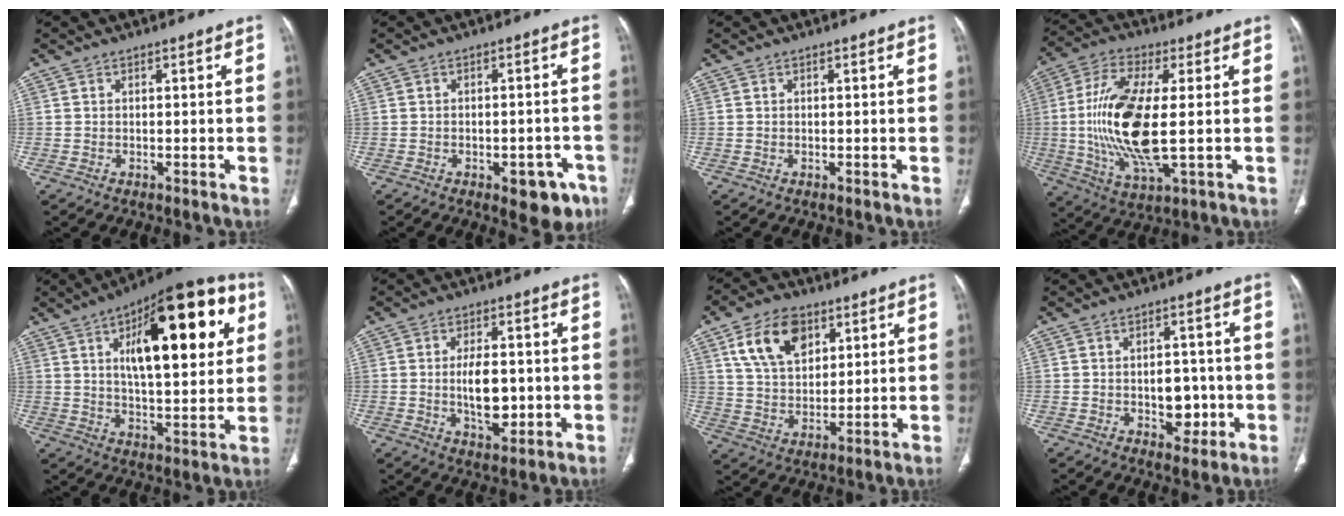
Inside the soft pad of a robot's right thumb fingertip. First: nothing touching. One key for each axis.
{"total": 7.5, "fx": -4.0, "fy": 3.9, "fz": 5.1, "tx": -0.037, "ty": 0.020, "tz": -0.042}
{"total": 0.0}
{"total": 17.3, "fx": 0.0, "fy": 5.9, "fz": 16.2, "tx": -0.348, "ty": -0.007, "tz": 0.000}
{"total": 25.5, "fx": 8.2, "fy": 9.8, "fz": 22.1, "tx": -0.288, "ty": 0.000, "tz": 0.117}
{"total": 7.9, "fx": -0.5, "fy": 4.1, "fz": 6.7, "tx": -0.099, "ty": -0.005, "tz": -0.002}
{"total": 12.7, "fx": 6.0, "fy": 8.3, "fz": 7.6, "tx": -0.107, "ty": -0.018, "tz": 0.114}
{"total": 6.2, "fx": -1.2, "fy": 4.3, "fz": 4.3, "tx": -0.026, "ty": 0.008, "tz": -0.010}